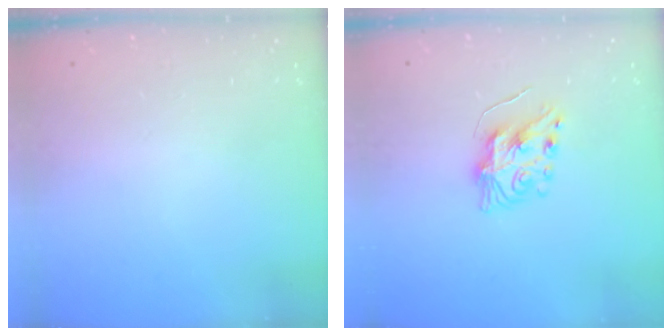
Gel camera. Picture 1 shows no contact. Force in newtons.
{"total": 8.2, "press": 8.2, "slide": 0.7}